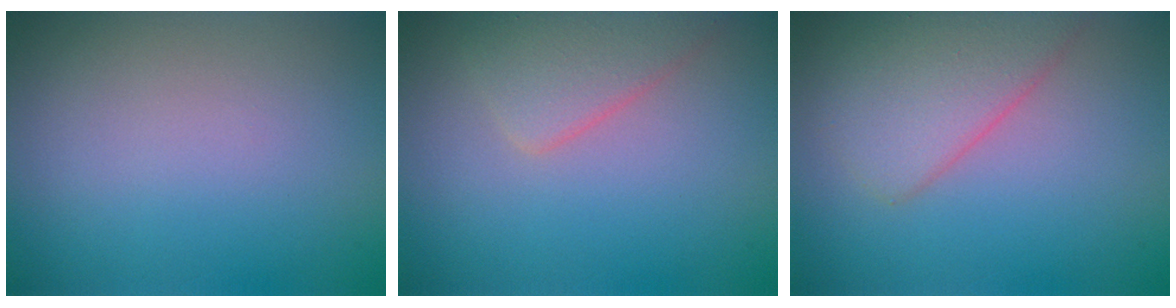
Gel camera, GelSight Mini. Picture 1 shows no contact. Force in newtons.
{"total": 2.9, "press": 2.9, "slide": 0.2}
{"total": 4.2, "press": 4.2, "slide": 0.1}